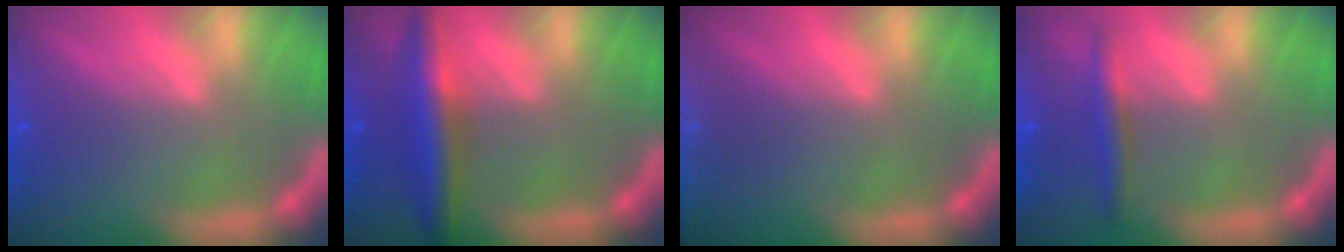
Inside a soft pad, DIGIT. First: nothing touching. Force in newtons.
{"total": 5.5}
{"total": 6.5}
{"total": 2.4}